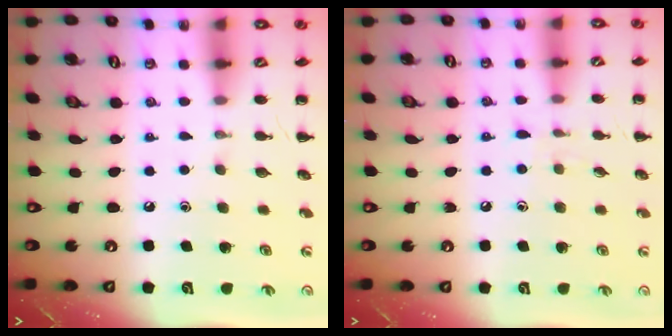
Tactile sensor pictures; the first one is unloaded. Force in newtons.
{"total": 5.1, "press": 4.7, "slide": 2.0}